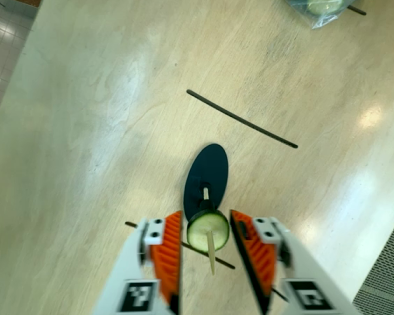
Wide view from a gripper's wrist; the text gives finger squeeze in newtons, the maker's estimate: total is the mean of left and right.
{"total": 11.1, "left": 11.1, "right": 11.1}